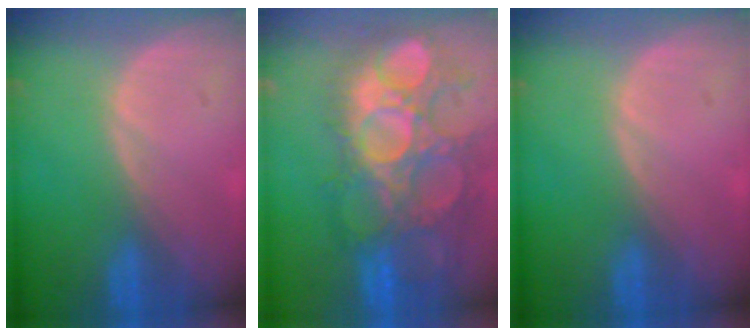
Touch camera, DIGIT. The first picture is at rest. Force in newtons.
{"total": 13.5, "press": 12.4, "slide": 5.4}
{"total": 0.0}